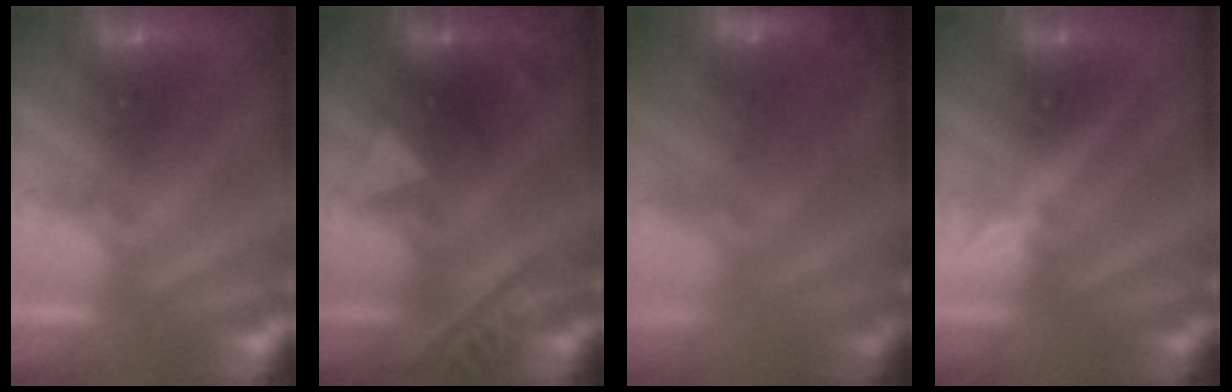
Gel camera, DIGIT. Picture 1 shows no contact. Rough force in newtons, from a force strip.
{"total": 2.4}
{"total": 11.0}
{"total": 4.6}